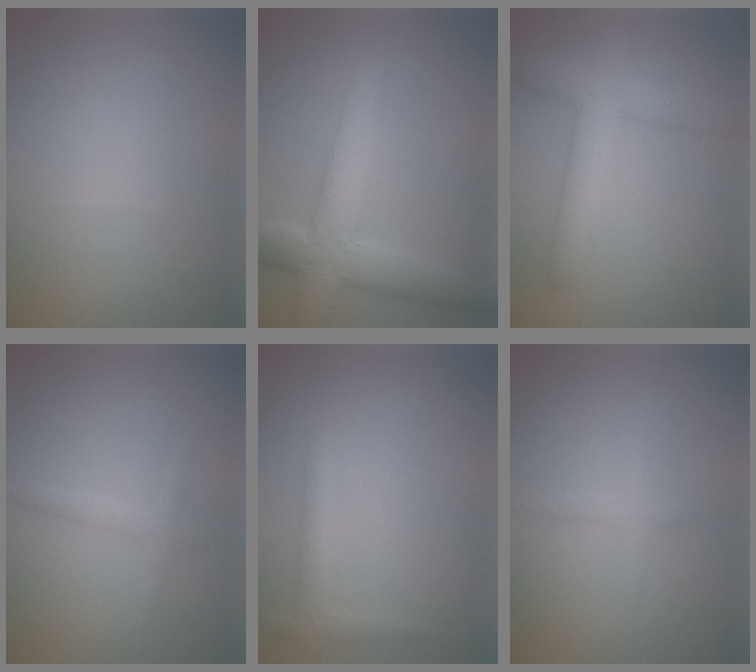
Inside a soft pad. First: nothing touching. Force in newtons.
{"total": 7.0, "press": 7.0, "slide": 0.4}
{"total": 5.2, "press": 5.2, "slide": 0.2}
{"total": 1.4, "press": 1.4, "slide": 0.1}
{"total": 1.5, "press": 1.5, "slide": 0.1}
{"total": 1.1, "press": 1.1, "slide": 0.0}